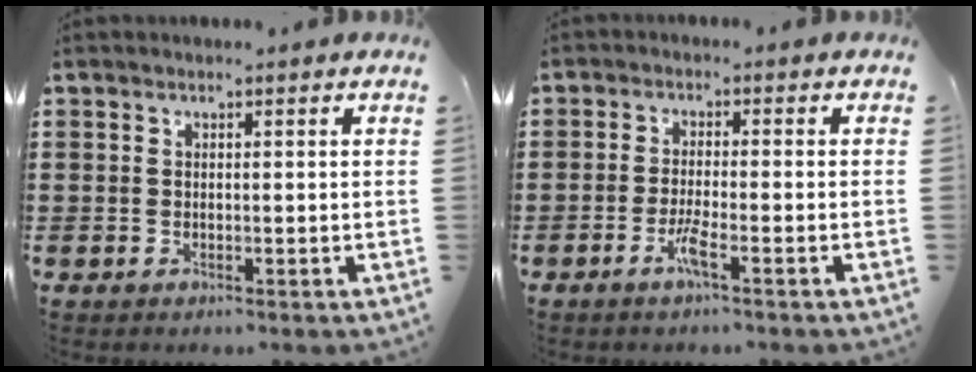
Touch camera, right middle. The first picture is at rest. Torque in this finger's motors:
{"motor_torque": [0.90, -0.09, 0.08, 0.05]}